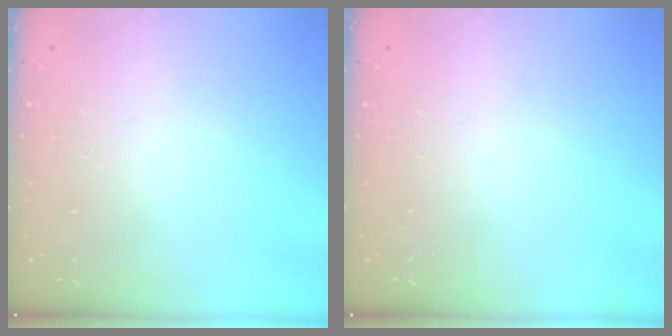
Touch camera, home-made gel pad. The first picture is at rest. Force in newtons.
{"total": 0.0}